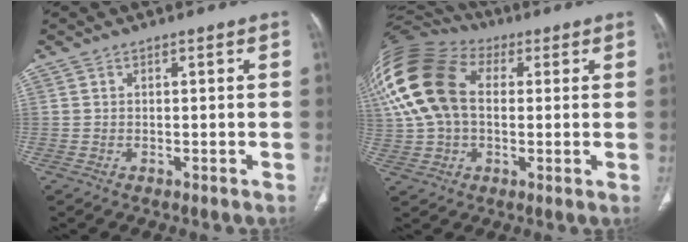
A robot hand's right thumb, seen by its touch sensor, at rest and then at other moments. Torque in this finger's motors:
{"motor_torque": [-0.73, 2.86, 2.47, 0.28, 0.80]}